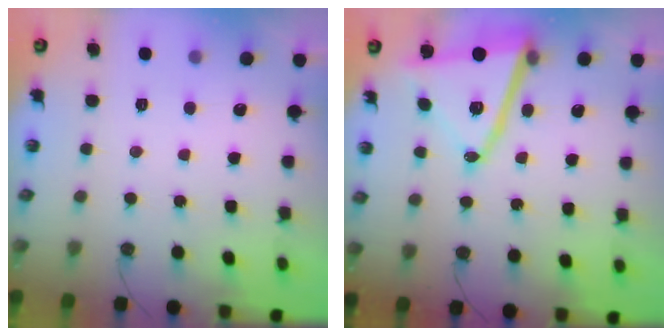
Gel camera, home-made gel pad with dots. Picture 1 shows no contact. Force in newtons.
{"total": 14.3, "press": 14.1, "slide": 2.3}